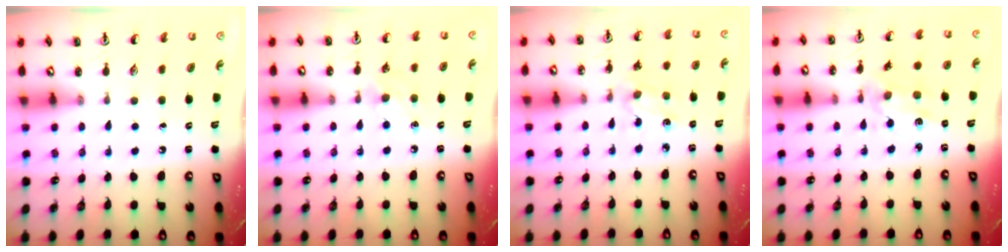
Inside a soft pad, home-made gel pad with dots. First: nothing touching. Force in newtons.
{"total": 6.2, "press": 6.1, "slide": 0.9}
{"total": 2.0, "press": 2.0, "slide": 0.2}
{"total": 3.7, "press": 3.7, "slide": 0.1}